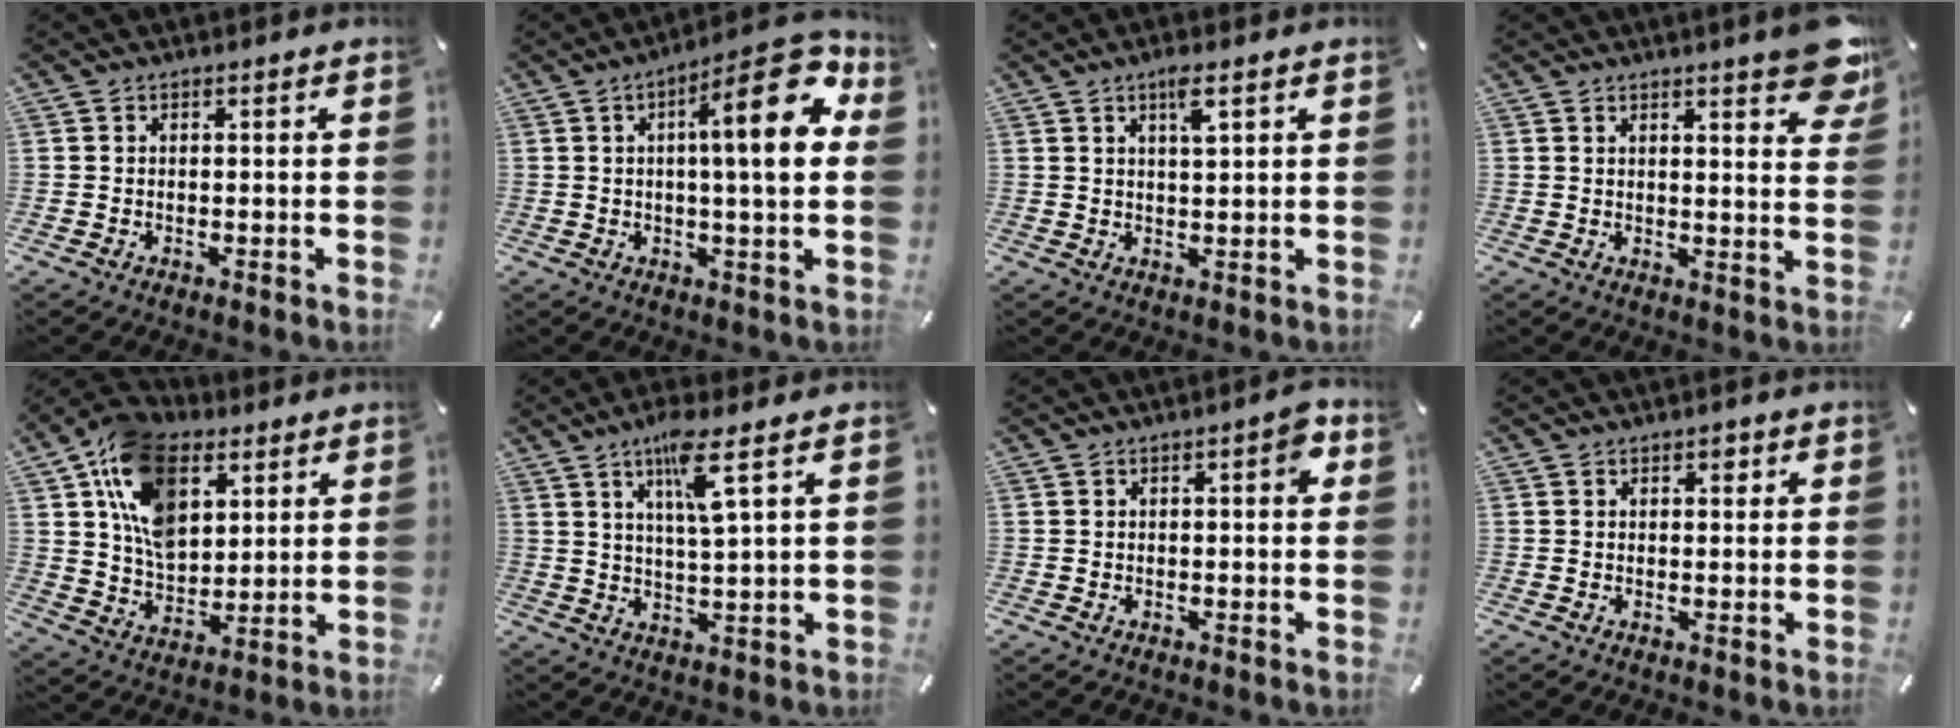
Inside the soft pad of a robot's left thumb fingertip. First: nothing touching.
{"total": 17.6, "force": [4.5, 4.1, 16.5], "torque": [-0.229, -0.018, 0.056]}
{"total": 3.9, "force": [2.2, 0.7, 3.2], "torque": [-0.060, 0.000, 0.035]}
{"total": 7.6, "force": [5.1, 1.7, 5.4], "torque": [-0.072, -0.035, 0.085]}
{"total": 16.4, "force": [7.1, 11.1, 9.7], "torque": [-0.194, -0.018, 0.133]}
{"total": 8.8, "force": [4.5, 0.8, 7.5], "torque": [-0.141, -0.005, 0.072]}
{"total": 3.6, "force": [0.7, 1.3, 3.2], "torque": [-0.041, 0.002, 0.003]}
{"total": 1.5, "force": [0.7, 1.0, 0.8], "torque": [-0.001, -0.002, 0.008]}